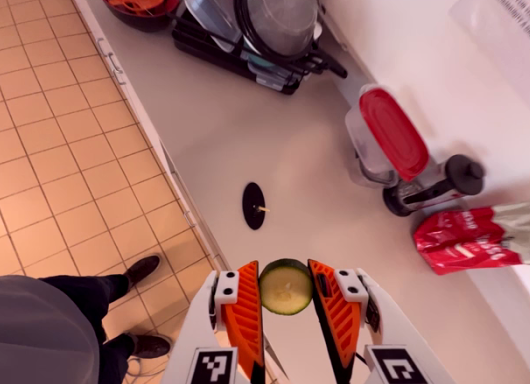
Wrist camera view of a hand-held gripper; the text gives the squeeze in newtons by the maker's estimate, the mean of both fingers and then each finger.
{"total": 8.5, "left": 8.6, "right": 8.4}